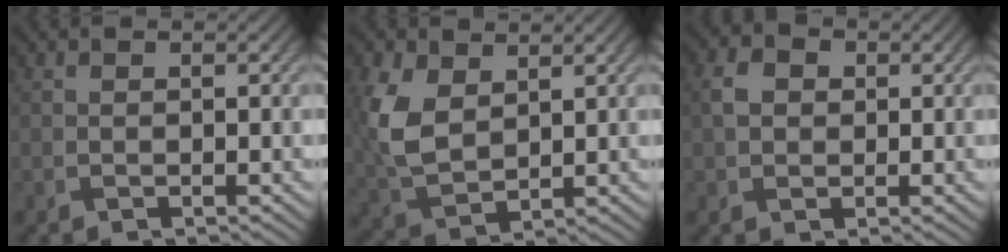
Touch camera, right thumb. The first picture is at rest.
{"total": 8.1, "force": [2.7, 5.2, 5.6], "torque": [-0.161, 0.000, 0.059]}
{"total": 3.2, "force": [0.2, 2.7, 1.6], "torque": [-0.041, 0.004, -0.003]}